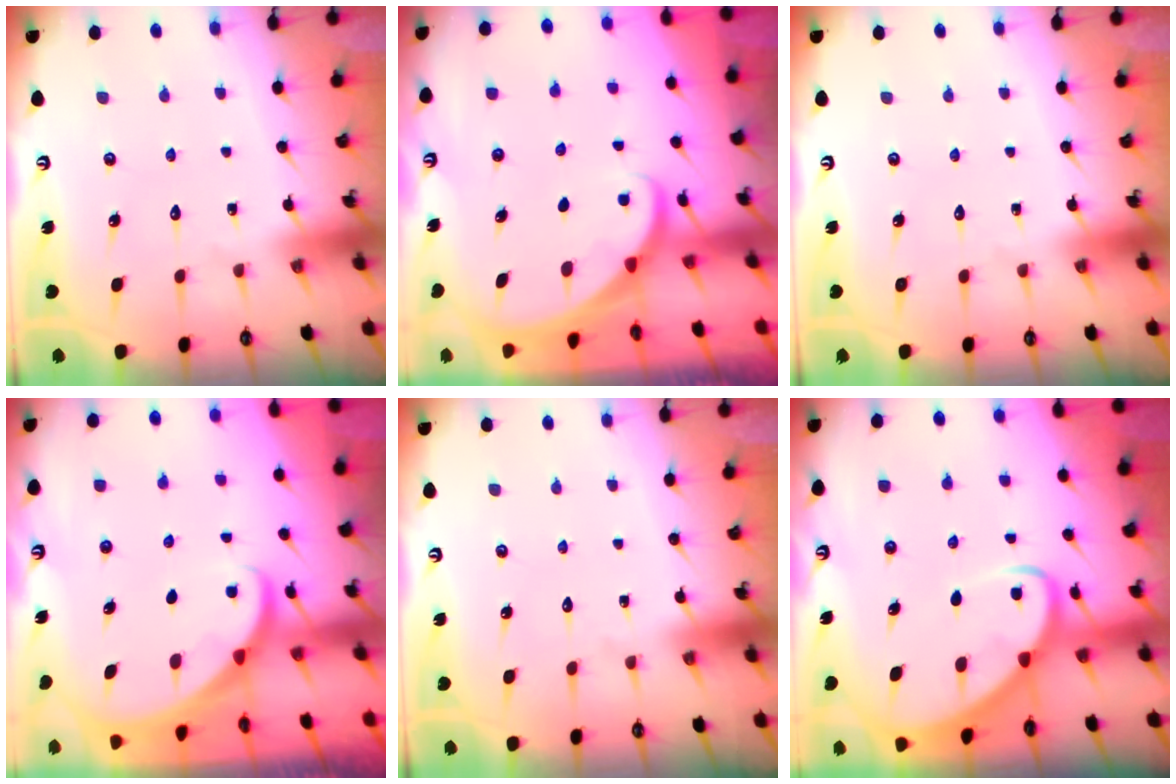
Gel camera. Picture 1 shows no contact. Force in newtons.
{"total": 1.7, "press": 1.7, "slide": 0.1}
{"total": 0.0}
{"total": 1.8, "press": 1.8, "slide": 0.2}
{"total": 0.0}
{"total": 5.5, "press": 5.5, "slide": 0.6}